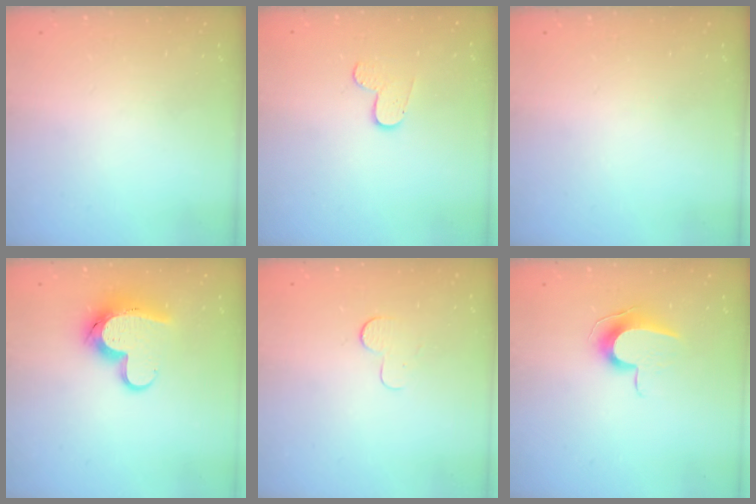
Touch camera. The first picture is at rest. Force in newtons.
{"total": 4.3, "press": 4.3, "slide": 0.4}
{"total": 0.0}
{"total": 12.5, "press": 12.5, "slide": 1.0}
{"total": 3.6, "press": 3.6, "slide": 0.3}
{"total": 9.4, "press": 9.4, "slide": 0.5}